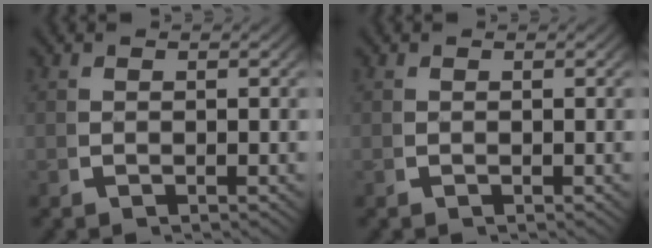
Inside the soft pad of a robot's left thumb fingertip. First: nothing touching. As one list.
[{"total": 0.0}]